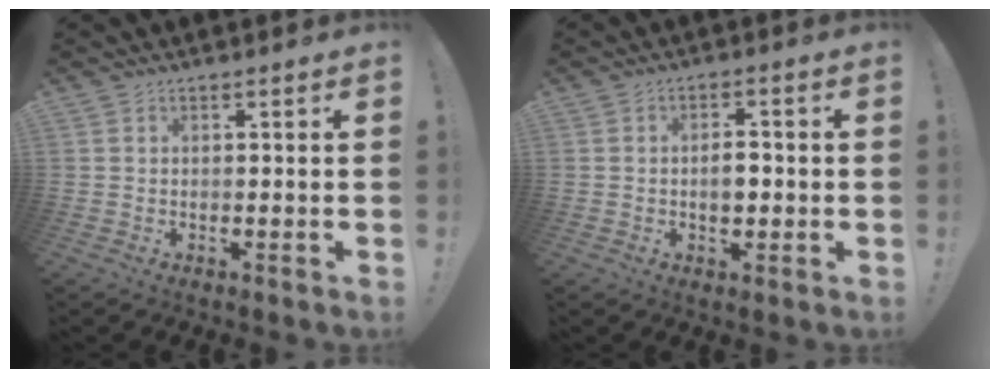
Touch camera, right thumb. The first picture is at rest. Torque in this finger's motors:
{"motor_torque": [-0.19, 0.07, 0.10, -0.01, 0.17]}